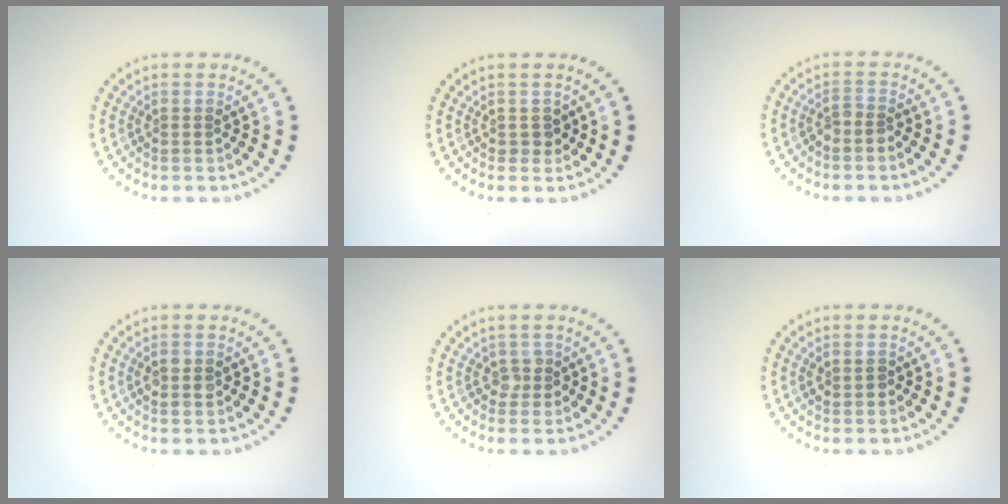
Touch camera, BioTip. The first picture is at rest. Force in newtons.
{"total": 1.1, "press": 1.0, "slide": 0.5}
{"total": 1.4, "press": 1.1, "slide": 0.9}
{"total": 1.9, "press": 1.9, "slide": 0.1}
{"total": 1.3, "press": 1.1, "slide": 0.7}
{"total": 1.3, "press": 1.2, "slide": 0.2}